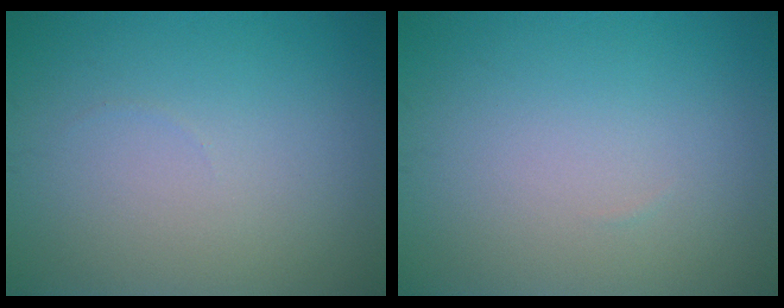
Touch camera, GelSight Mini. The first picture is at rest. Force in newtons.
{"total": 0.0}